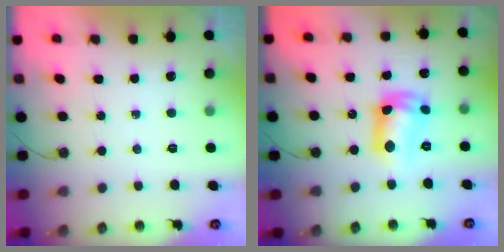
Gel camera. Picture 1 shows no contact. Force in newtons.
{"total": 11.3, "press": 11.2, "slide": 0.9}